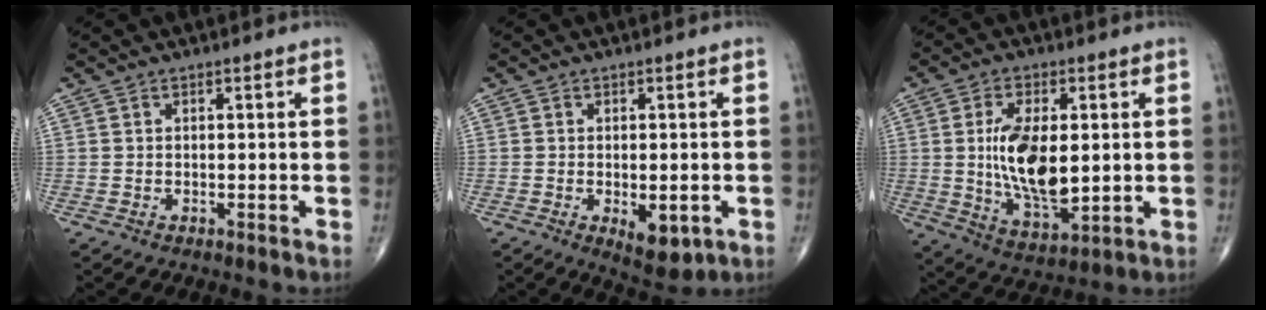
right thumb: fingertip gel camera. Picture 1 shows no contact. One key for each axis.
{"total": 6.3, "fx": -1.8, "fy": 3.0, "fz": 5.2, "tx": -0.063, "ty": -0.008, "tz": -0.017}
{"total": 14.3, "fx": 0.9, "fy": 7.0, "fz": 12.5, "tx": -0.219, "ty": -0.019, "tz": 0.026}